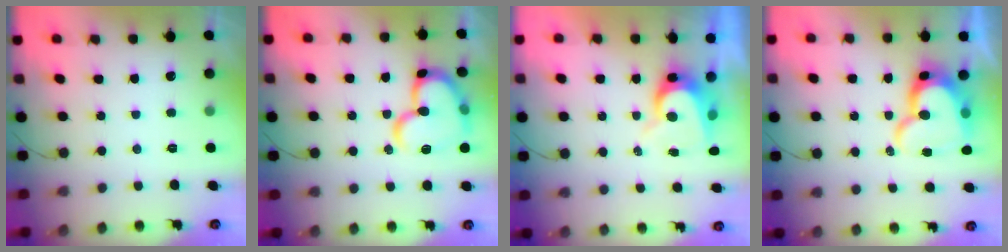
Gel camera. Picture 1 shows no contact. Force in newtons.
{"total": 18.3, "press": 18.2, "slide": 2.0}
{"total": 8.3, "press": 8.2, "slide": 0.6}
{"total": 16.6, "press": 16.6, "slide": 1.2}